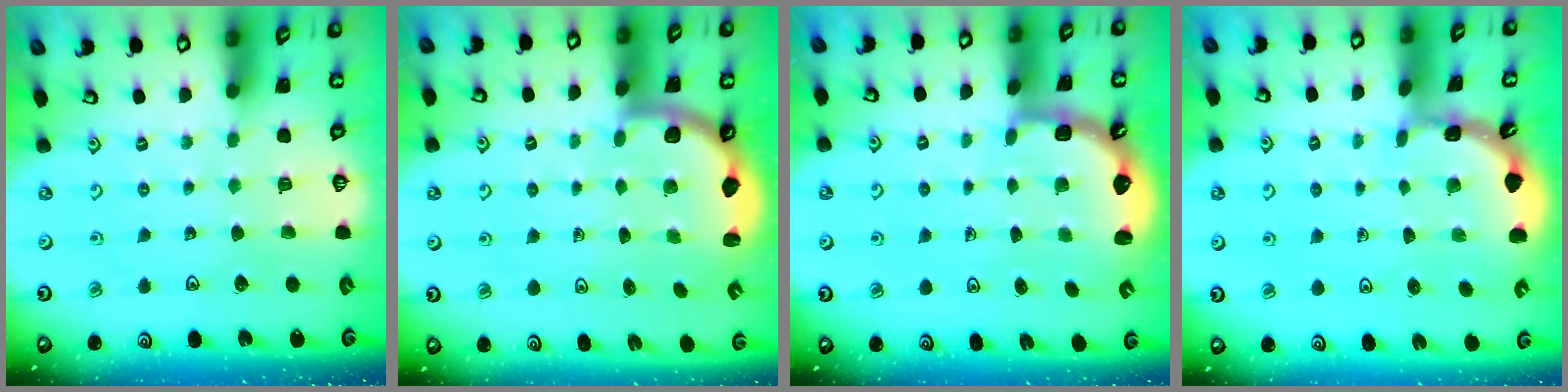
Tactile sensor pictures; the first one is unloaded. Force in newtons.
{"total": 2.6, "press": 2.5, "slide": 0.6}
{"total": 2.5, "press": 2.1, "slide": 1.3}
{"total": 1.7, "press": 1.7, "slide": 0.1}